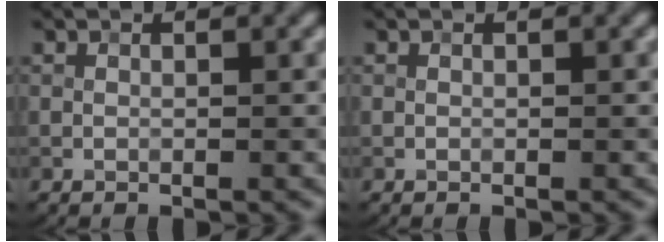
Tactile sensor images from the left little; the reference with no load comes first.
{"total": 0.0}